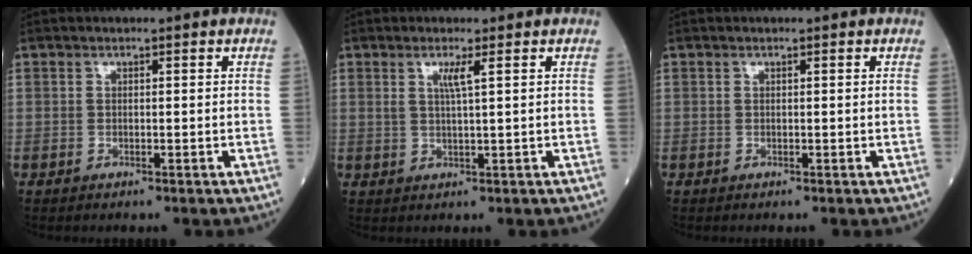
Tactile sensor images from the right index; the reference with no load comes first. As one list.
[{"total": 2.5, "force": [1.1, -0.3, 2.2], "torque": [-0.047, -0.004, 0.020]}, {"total": 0.0}]